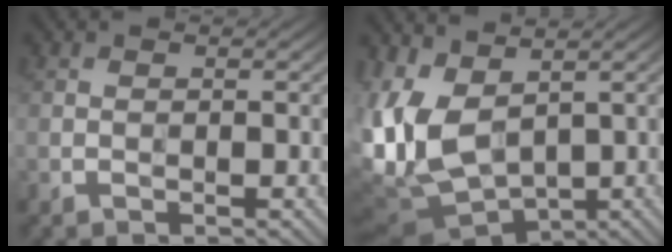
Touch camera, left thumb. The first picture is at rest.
{"total": 11.6, "force": [0.1, 6.8, 9.4], "torque": [-0.252, -0.014, 0.013]}